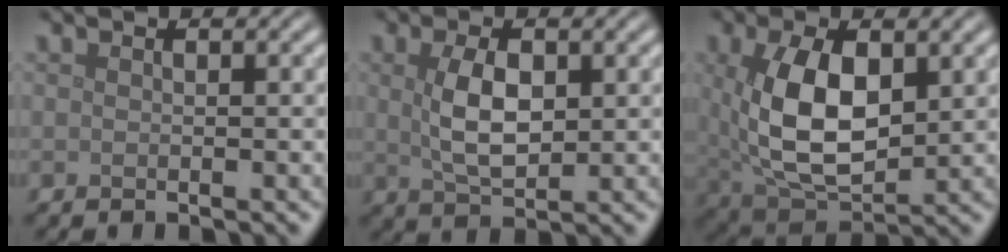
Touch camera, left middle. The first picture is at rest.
{"total": 4.3, "force": [0.7, 2.2, 3.6], "torque": [-0.080, -0.001, 0.017]}
{"total": 9.0, "force": [1.3, 4.9, 7.4], "torque": [-0.160, -0.006, 0.029]}